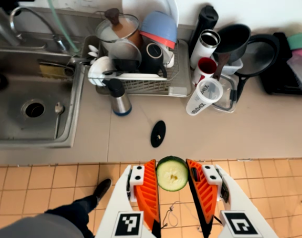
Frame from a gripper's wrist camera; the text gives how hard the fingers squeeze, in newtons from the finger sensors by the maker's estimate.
{"total": 7.9, "left": 7.9, "right": 7.9}